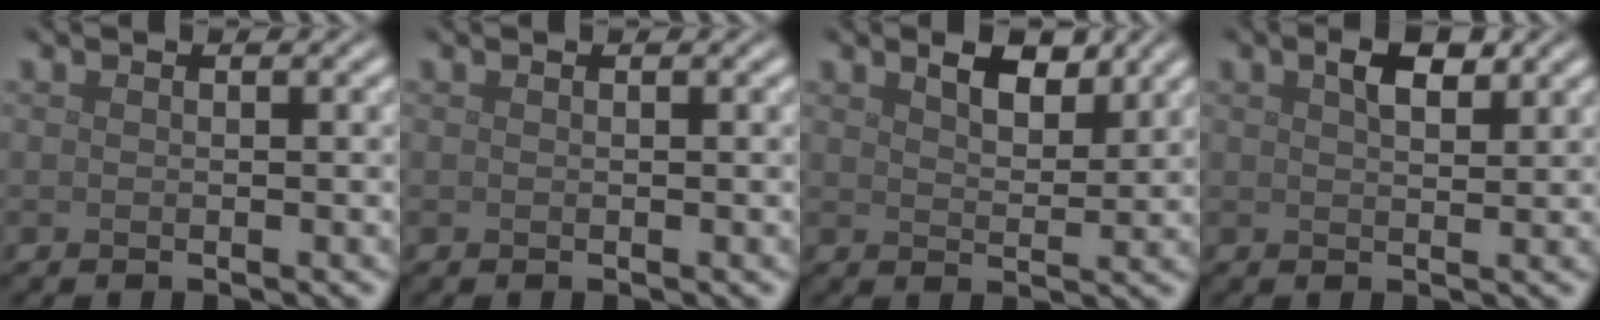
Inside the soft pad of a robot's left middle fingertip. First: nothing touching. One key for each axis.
{"total": 0.0}
{"total": 3.1, "fx": 2.1, "fy": 1.2, "fz": 1.9, "tx": -0.039, "ty": 0.002, "tz": 0.033}
{"total": 2.4, "fx": 1.4, "fy": 0.9, "fz": 1.8, "tx": -0.031, "ty": 0.005, "tz": 0.025}